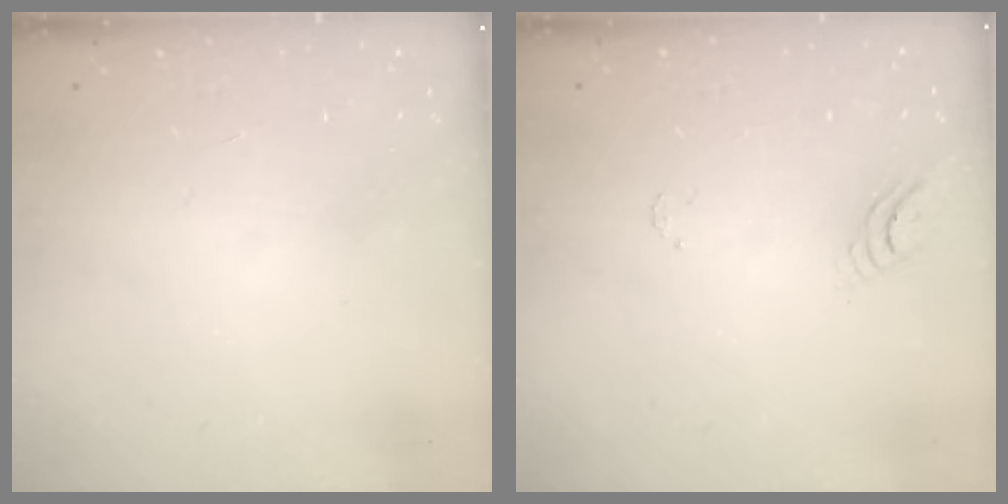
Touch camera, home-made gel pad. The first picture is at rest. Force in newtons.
{"total": 3.9, "press": 3.9, "slide": 0.4}